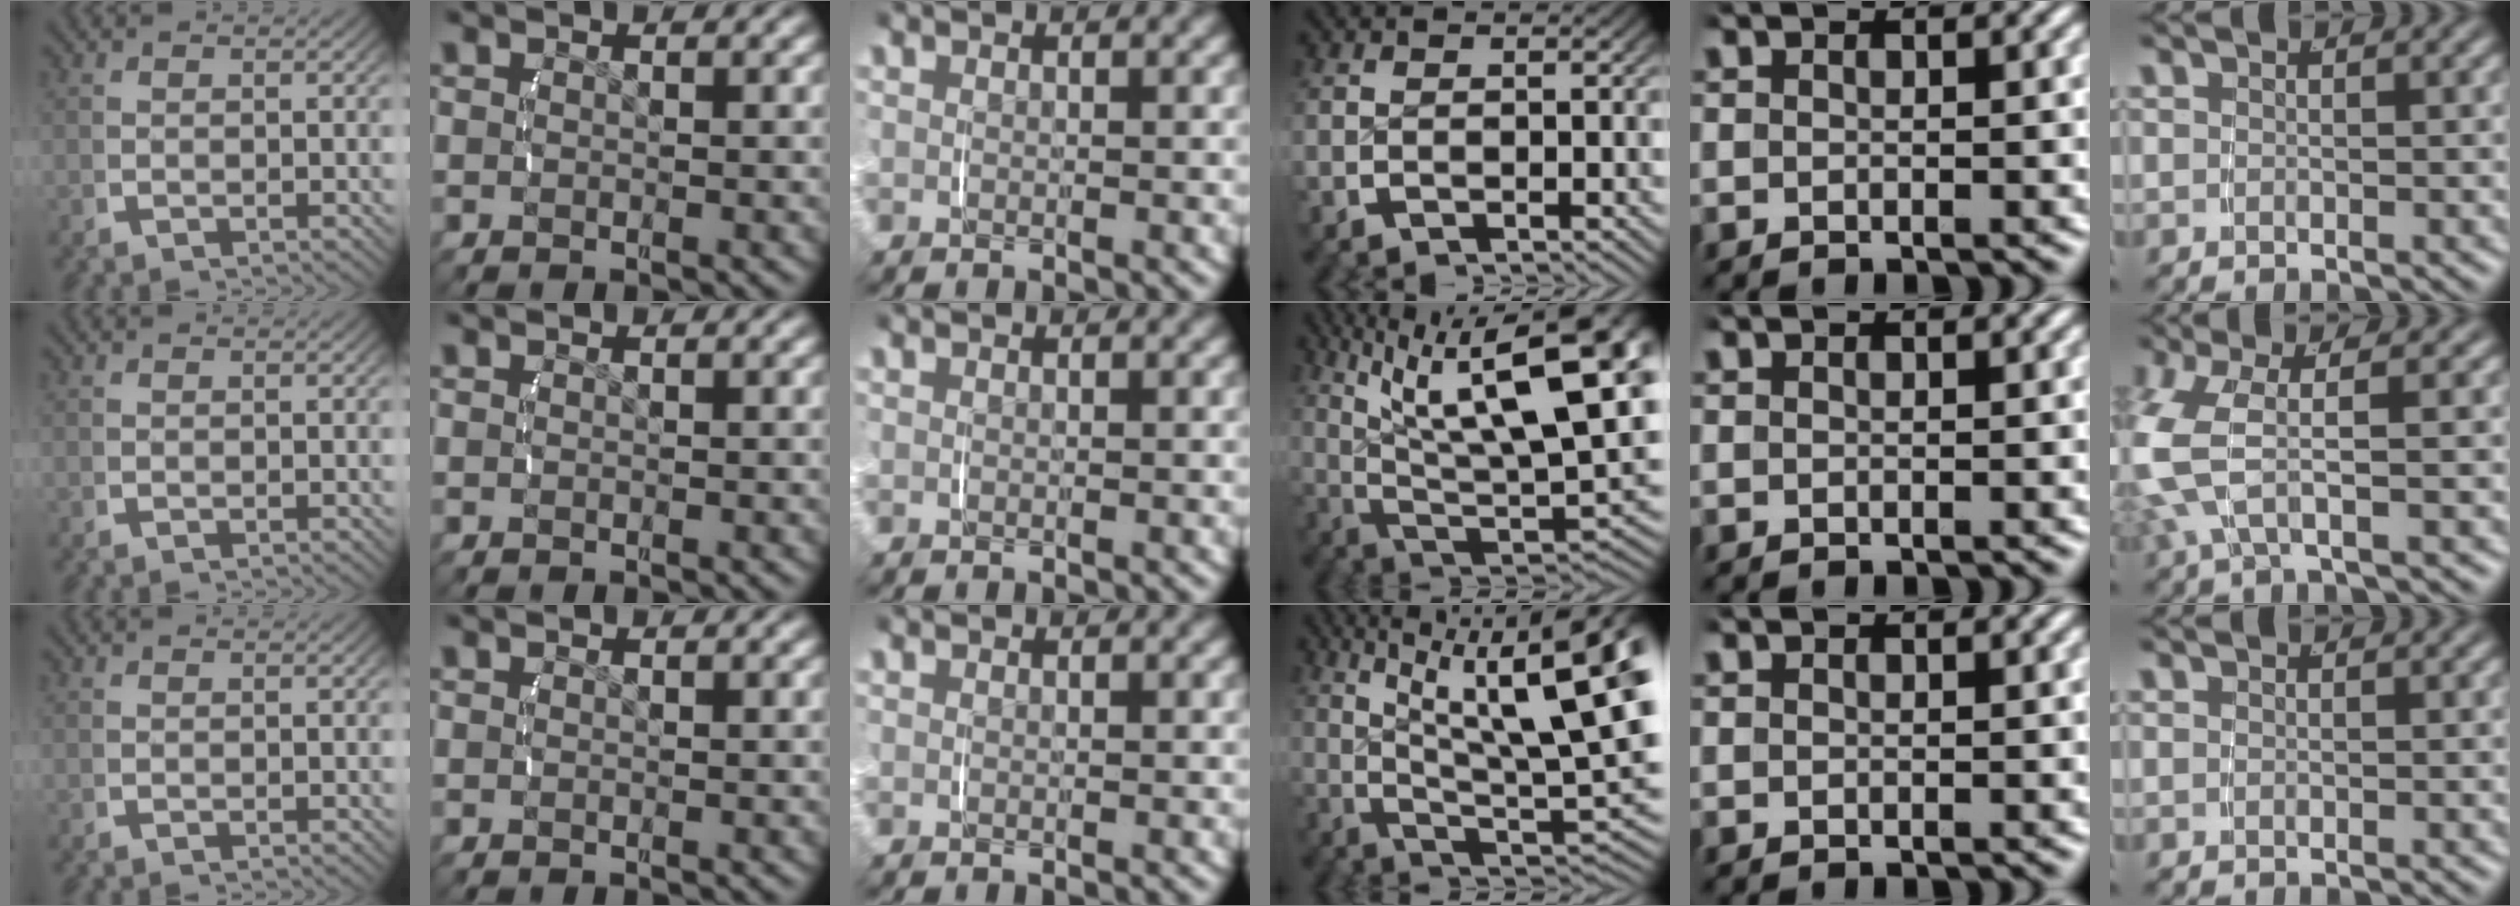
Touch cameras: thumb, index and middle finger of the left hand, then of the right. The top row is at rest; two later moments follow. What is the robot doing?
{"motion": "lift_and_place", "object": "glasses case"}